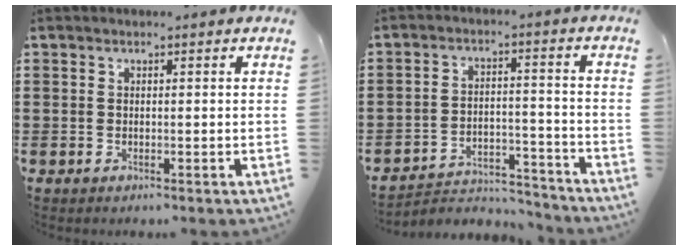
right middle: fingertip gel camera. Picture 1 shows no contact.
{"total": 4.0, "force": [-3.8, 1.0, 0.8], "torque": [-0.018, 0.009, -0.081]}